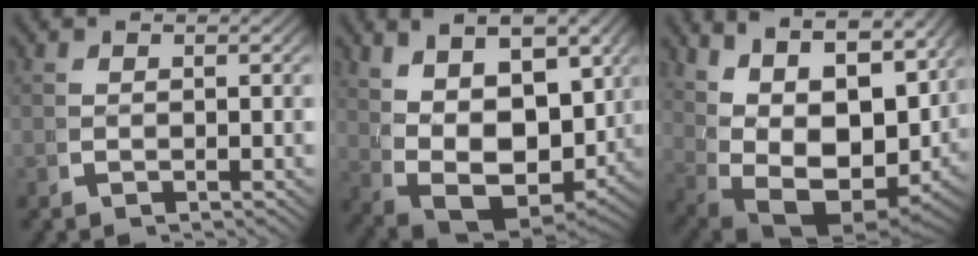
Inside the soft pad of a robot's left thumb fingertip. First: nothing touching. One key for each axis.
{"total": 13.1, "fx": -0.2, "fy": 9.0, "fz": 9.5, "tx": -0.199, "ty": -0.058, "tz": 0.020}
{"total": 15.8, "fx": 0.9, "fy": 10.5, "fz": 11.8, "tx": -0.213, "ty": -0.043, "tz": 0.034}